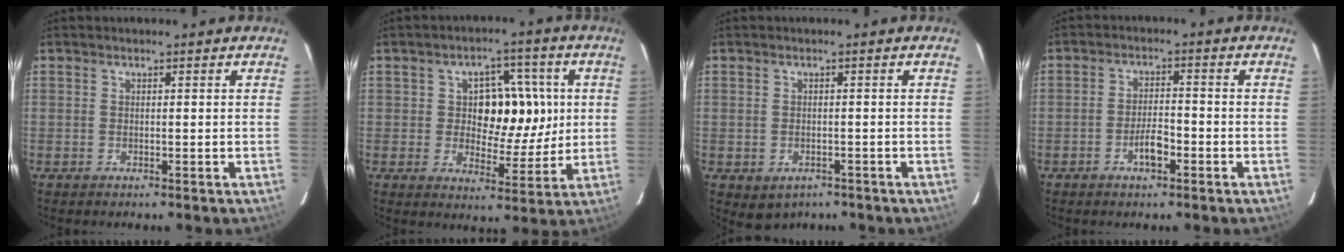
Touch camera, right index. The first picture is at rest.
{"total": 10.0, "force": [1.4, 5.7, 8.1], "torque": [-0.108, 0.019, 0.030]}
{"total": 3.6, "force": [-2.1, 2.8, 1.1], "torque": [-0.016, 0.002, -0.018]}
{"total": 3.9, "force": [-1.9, 1.2, 3.2], "torque": [-0.058, 0.004, -0.036]}